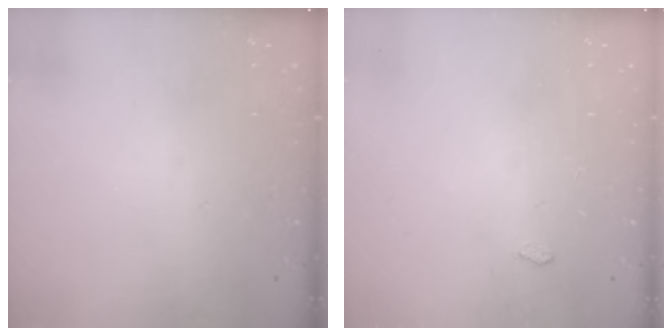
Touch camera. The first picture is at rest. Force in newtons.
{"total": 2.3, "press": 2.3, "slide": 0.3}